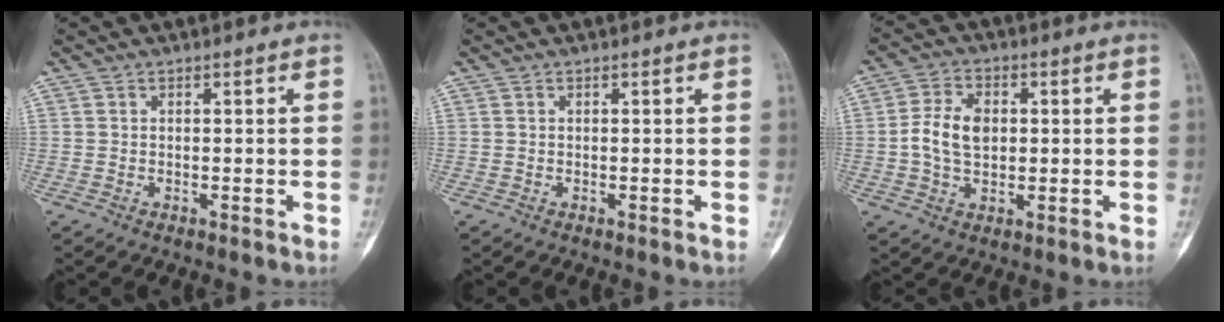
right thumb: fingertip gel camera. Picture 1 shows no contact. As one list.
[{"total": 0.0}, {"total": 8.0, "force": [0.3, 5.4, 5.9], "torque": [-0.106, 0.010, 0.004]}]